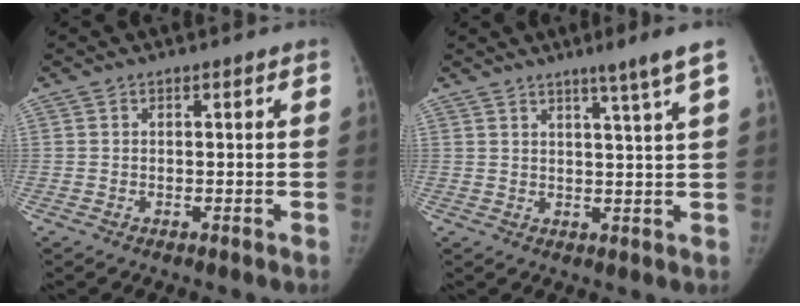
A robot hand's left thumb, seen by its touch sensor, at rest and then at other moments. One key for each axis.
{"total": 5.4, "fx": 3.4, "fy": -1.1, "fz": 4.0, "tx": -0.061, "ty": -0.024, "tz": 0.053}